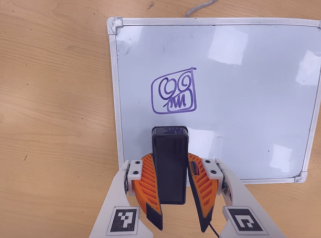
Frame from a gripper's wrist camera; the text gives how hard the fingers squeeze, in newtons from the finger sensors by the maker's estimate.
{"total": 11.4, "left": 8.7, "right": 14.0}